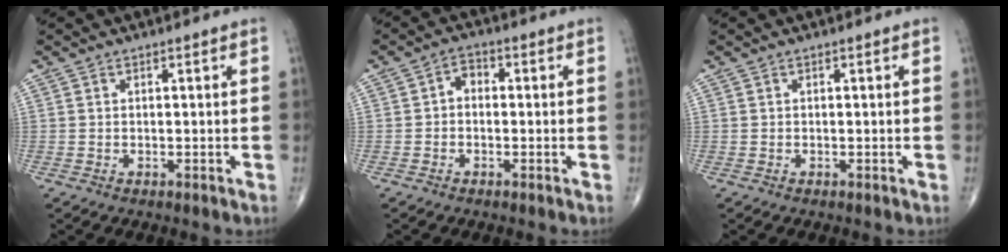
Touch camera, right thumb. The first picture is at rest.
{"total": 3.0, "force": [-0.2, 2.3, 2.0], "torque": [-0.016, 0.015, -0.016]}
{"total": 0.0}